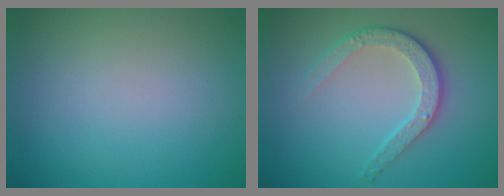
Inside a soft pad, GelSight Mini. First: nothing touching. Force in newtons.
{"total": 3.8, "press": 2.8, "slide": 2.5}